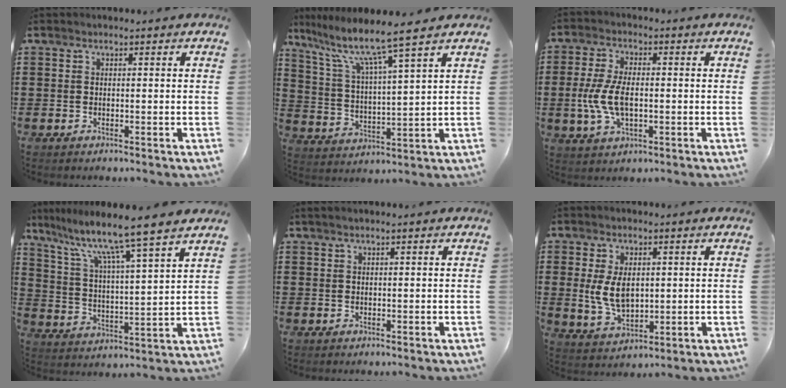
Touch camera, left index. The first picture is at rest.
{"total": 8.4, "force": [6.7, -0.6, 5.1], "torque": [-0.126, -0.044, 0.106]}
{"total": 7.0, "force": [-0.9, 3.5, 6.0], "torque": [-0.143, -0.003, -0.022]}
{"total": 9.2, "force": [7.7, -1.0, 5.1], "torque": [-0.129, -0.053, 0.120]}
{"total": 0.7, "force": [0.4, -0.1, 0.5], "torque": [-0.008, 0.000, 0.008]}
{"total": 6.7, "force": [0.8, 4.2, 5.2], "torque": [-0.119, 0.003, 0.007]}